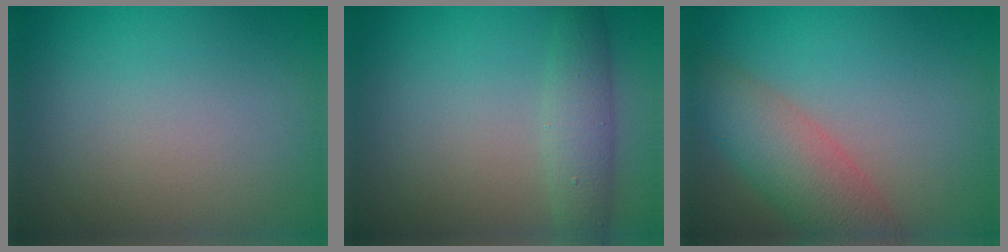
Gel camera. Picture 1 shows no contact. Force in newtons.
{"total": 2.8, "press": 2.8, "slide": 0.0}
{"total": 5.2, "press": 5.2, "slide": 0.1}